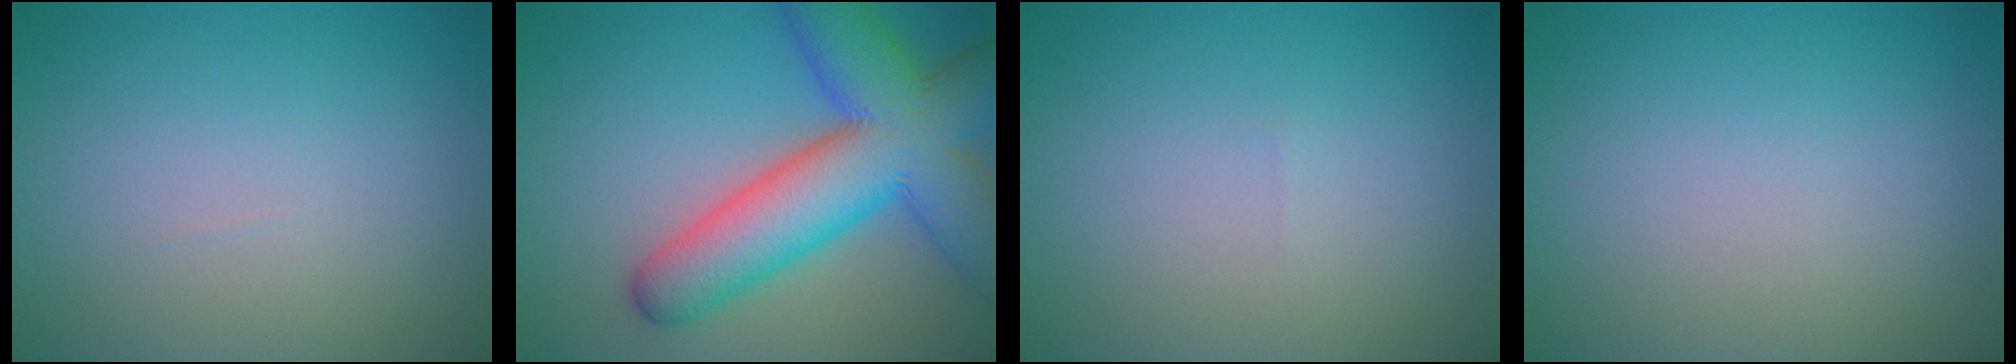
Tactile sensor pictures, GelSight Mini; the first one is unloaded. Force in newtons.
{"total": 12.1, "press": 12.1, "slide": 0.4}
{"total": 0.0}
{"total": 0.0}